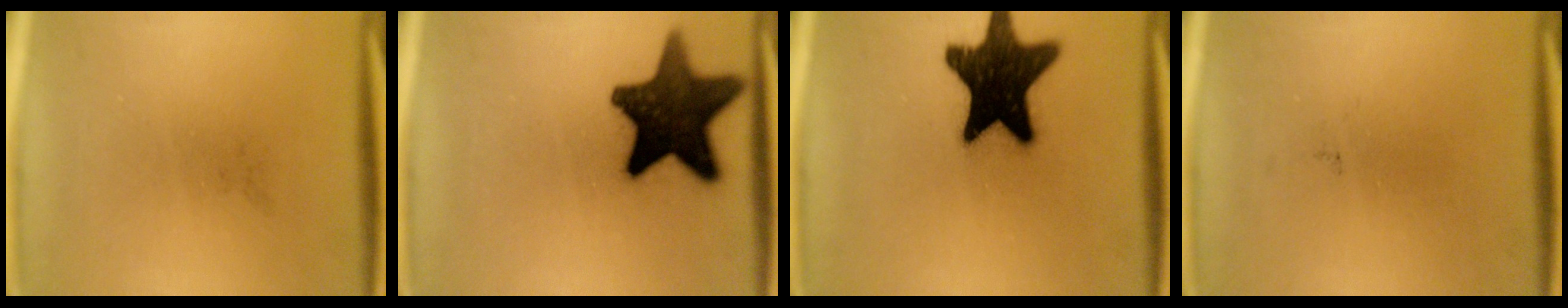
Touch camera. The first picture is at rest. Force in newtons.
{"total": 16.5}
{"total": 19.6}
{"total": 0.0}